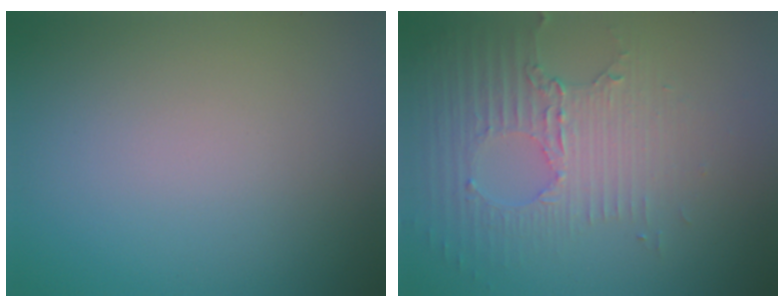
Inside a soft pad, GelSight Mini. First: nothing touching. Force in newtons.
{"total": 3.5, "press": 3.2, "slide": 1.5}